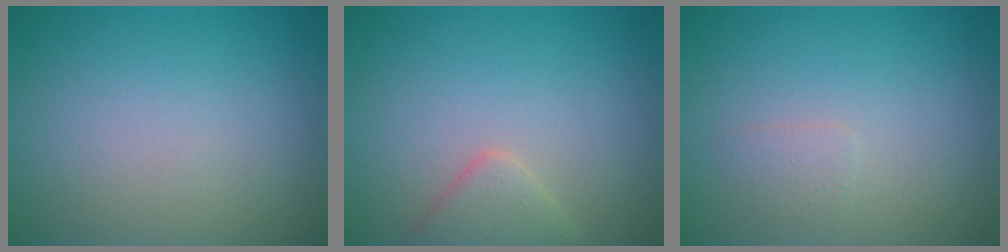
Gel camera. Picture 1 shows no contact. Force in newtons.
{"total": 2.2, "press": 2.2, "slide": 0.2}
{"total": 1.0, "press": 1.0, "slide": 0.1}